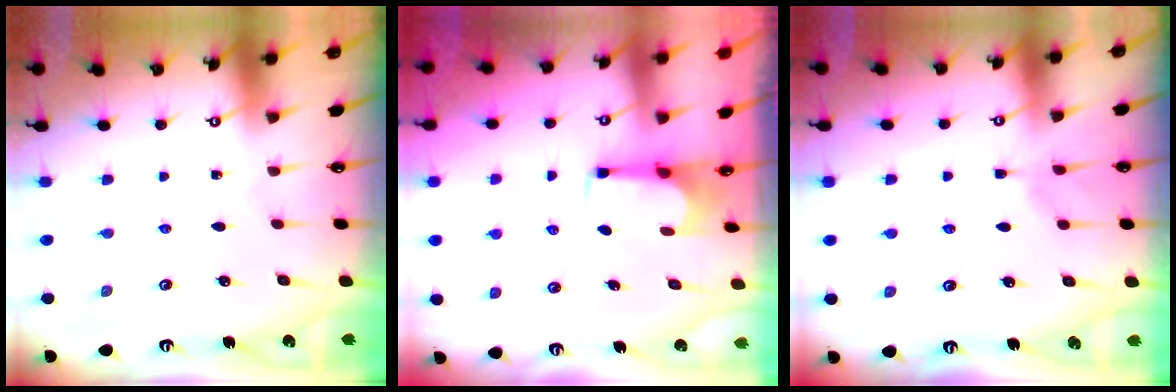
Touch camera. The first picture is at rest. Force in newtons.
{"total": 2.5, "press": 2.4, "slide": 0.4}
{"total": 4.0, "press": 4.0, "slide": 0.6}